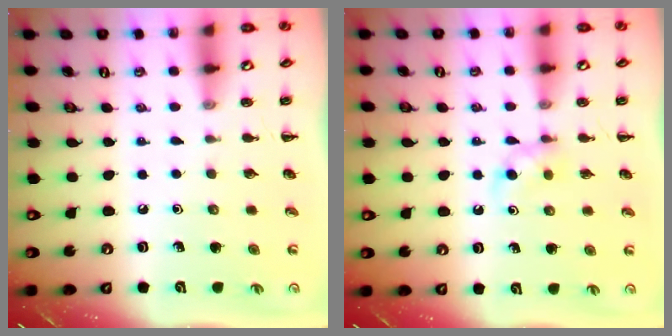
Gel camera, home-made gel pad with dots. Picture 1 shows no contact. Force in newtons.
{"total": 3.9, "press": 3.7, "slide": 1.1}